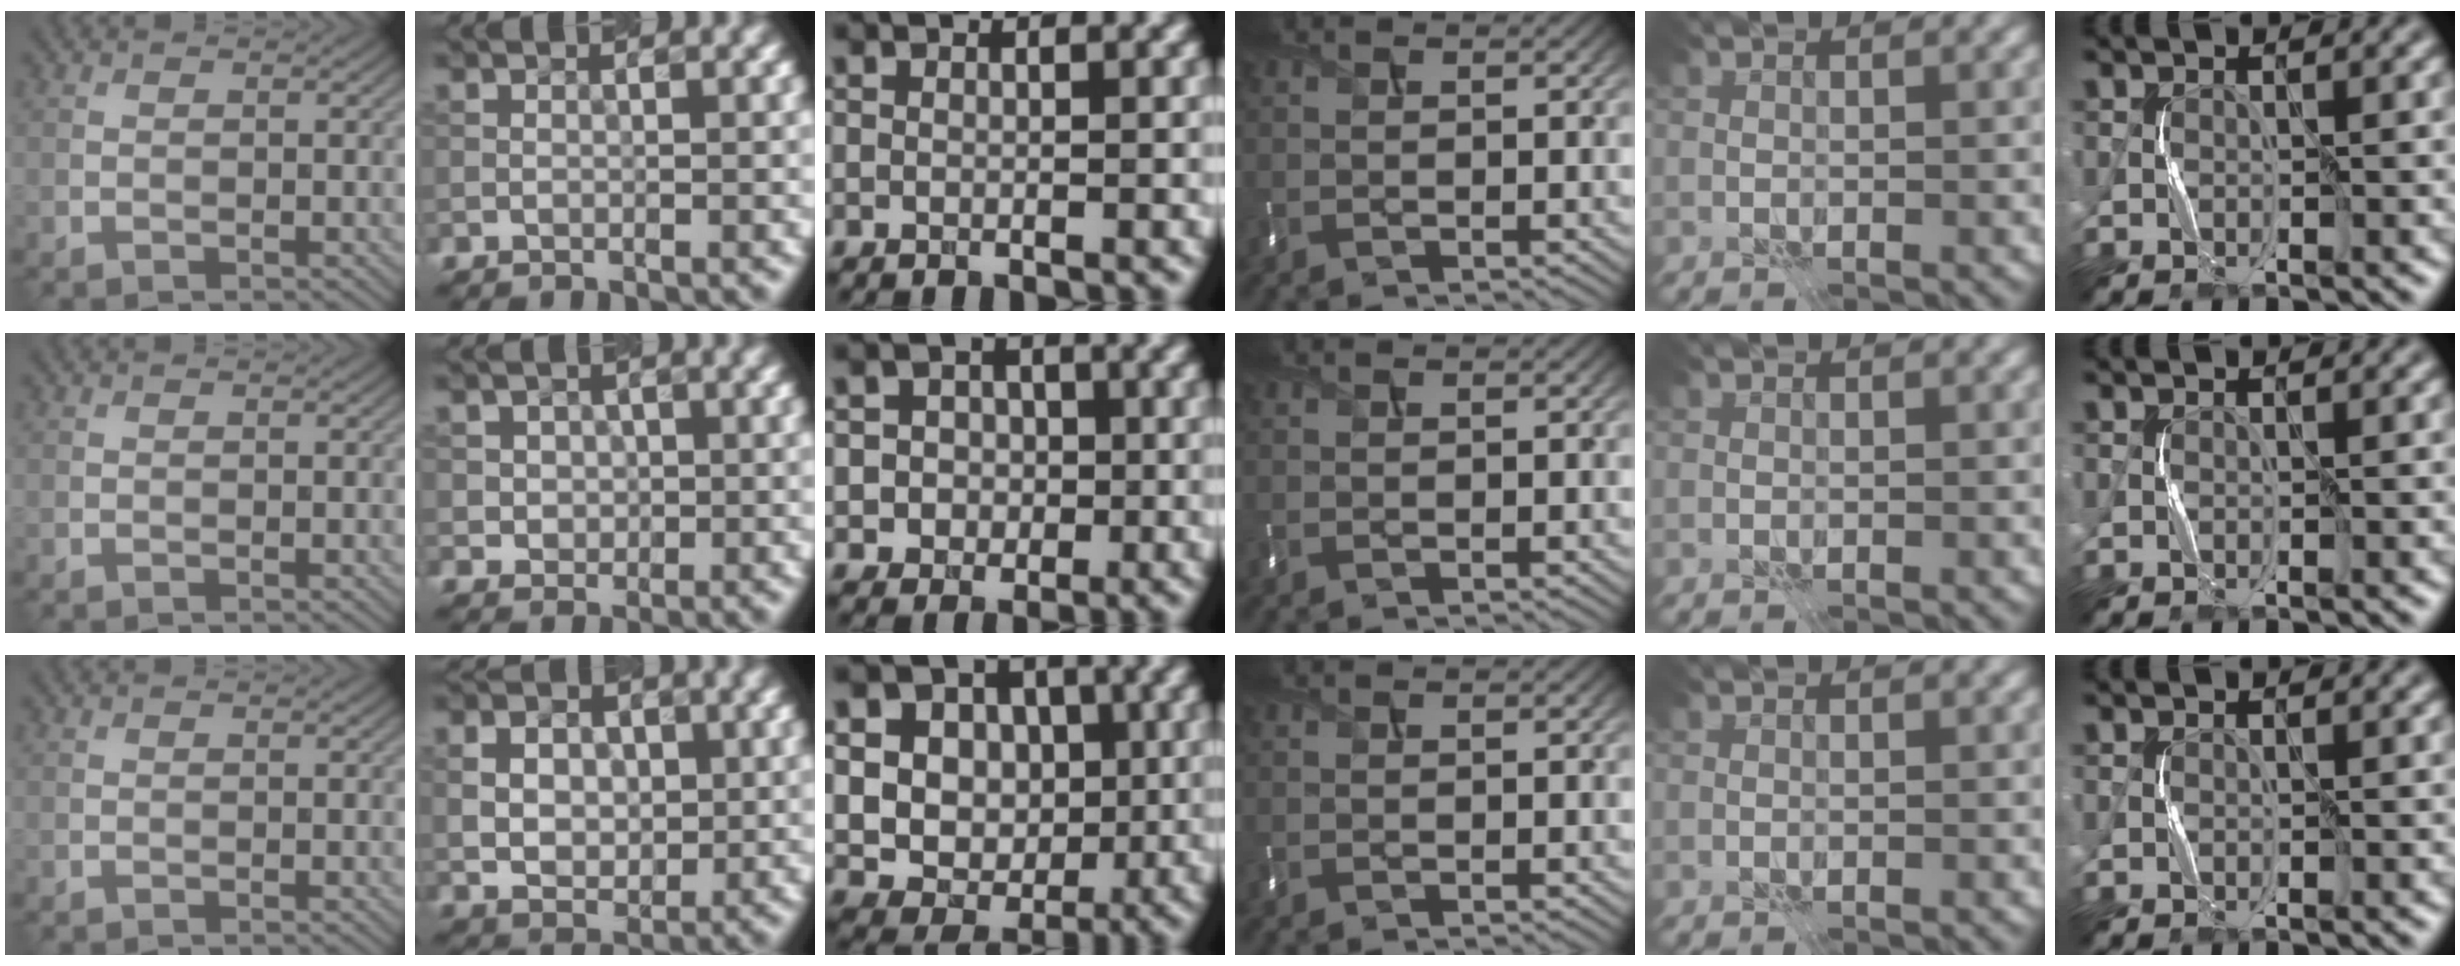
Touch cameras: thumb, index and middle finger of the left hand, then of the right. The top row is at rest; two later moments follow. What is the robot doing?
{"motion": "press", "object": "memory foam"}